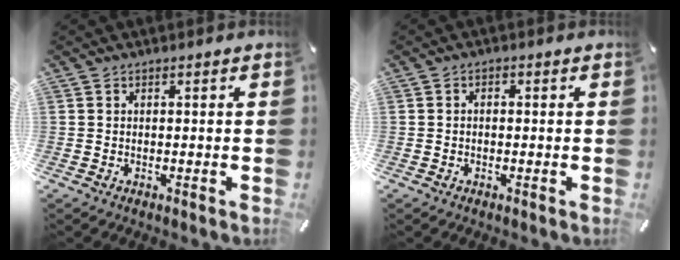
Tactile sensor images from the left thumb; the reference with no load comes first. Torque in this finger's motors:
{"motor_torque": [-0.18, -0.60, 0.11, 0.10, -0.02]}